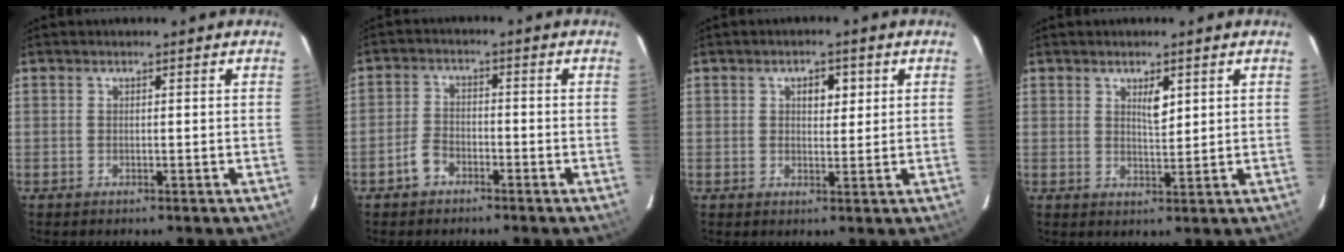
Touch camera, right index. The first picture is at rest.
{"total": 3.5, "force": [-2.2, 2.2, 1.7], "torque": [-0.037, 0.005, -0.041]}
{"total": 3.3, "force": [1.3, 1.8, 2.5], "torque": [-0.037, 0.007, 0.019]}
{"total": 2.9, "force": [1.4, 0.9, 2.3], "torque": [-0.043, -0.003, 0.028]}